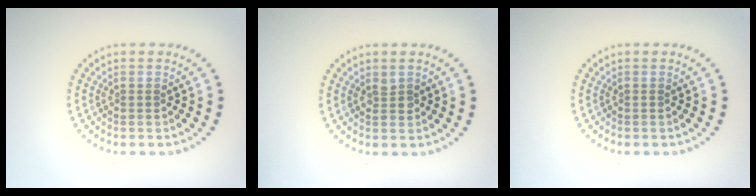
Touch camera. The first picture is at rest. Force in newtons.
{"total": 0.8, "press": 0.8, "slide": 0.2}
{"total": 0.0}